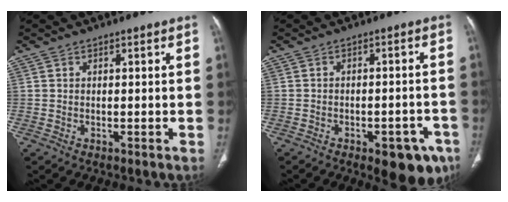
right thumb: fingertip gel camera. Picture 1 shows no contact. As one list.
[{"total": 10.2, "force": [-5.9, 4.6, 6.9], "torque": [-0.057, 0.025, -0.071]}]